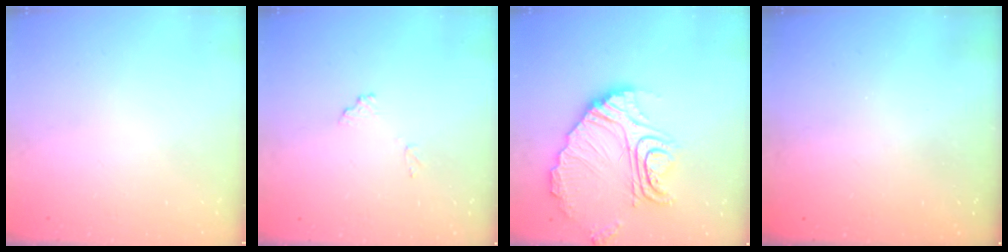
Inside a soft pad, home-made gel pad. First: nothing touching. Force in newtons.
{"total": 6.2, "press": 6.2, "slide": 0.2}
{"total": 19.1, "press": 19.0, "slide": 1.7}
{"total": 3.2, "press": 3.2, "slide": 0.1}